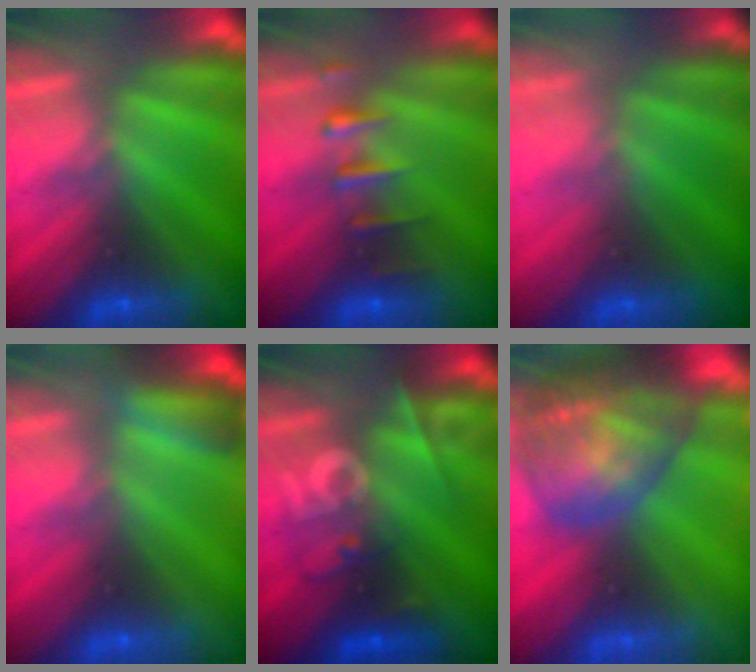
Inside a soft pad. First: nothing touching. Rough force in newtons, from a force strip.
{"total": 2.4}
{"total": 2.8}
{"total": 2.7}
{"total": 2.5}
{"total": 7.9}